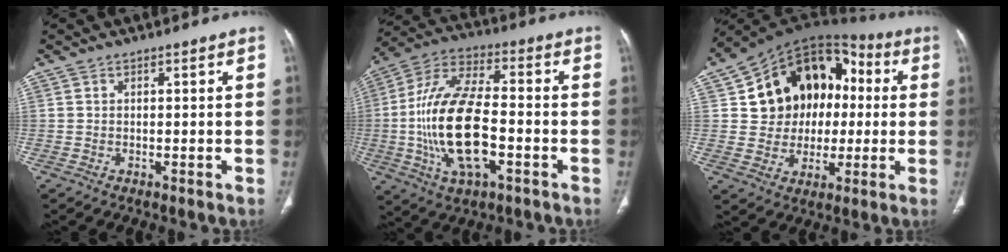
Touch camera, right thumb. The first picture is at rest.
{"total": 19.6, "force": [-3.6, 8.8, 17.1], "torque": [-0.339, 0.023, -0.063]}
{"total": 19.2, "force": [2.6, 15.4, 11.2], "torque": [-0.117, 0.037, 0.051]}